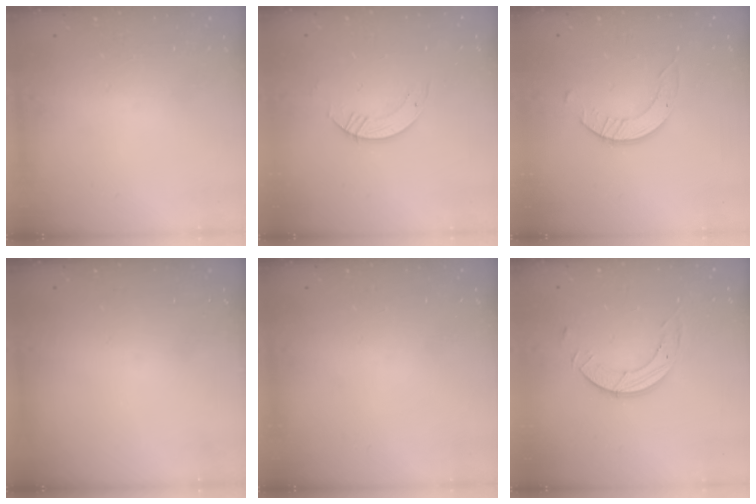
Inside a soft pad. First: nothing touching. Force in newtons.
{"total": 3.8, "press": 3.8, "slide": 0.1}
{"total": 2.4, "press": 2.4, "slide": 0.3}
{"total": 0.0}
{"total": 0.0}
{"total": 7.1, "press": 7.1, "slide": 0.7}